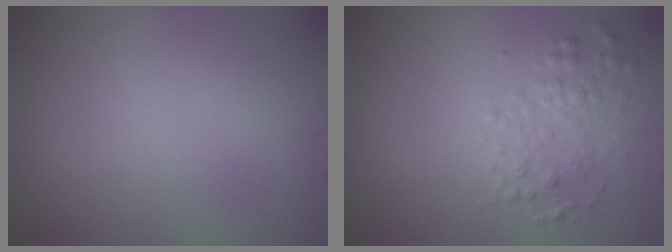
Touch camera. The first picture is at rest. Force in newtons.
{"total": 2.2, "press": 2.2, "slide": 0.1}